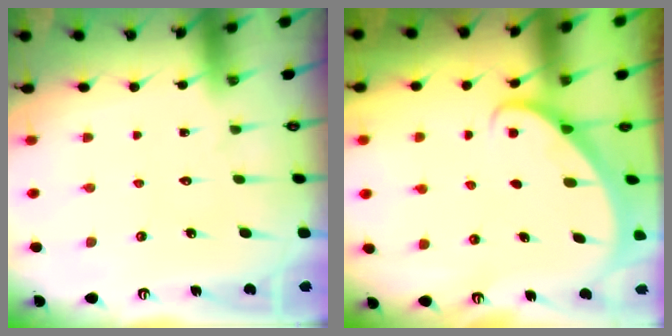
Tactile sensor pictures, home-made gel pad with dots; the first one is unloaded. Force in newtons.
{"total": 1.9, "press": 1.9, "slide": 0.1}